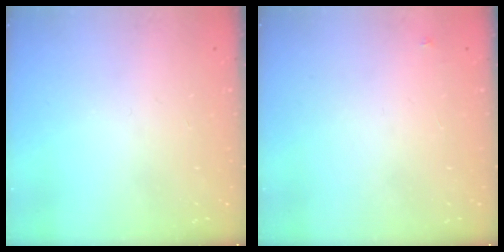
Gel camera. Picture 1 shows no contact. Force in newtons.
{"total": 3.4, "press": 3.3, "slide": 0.4}